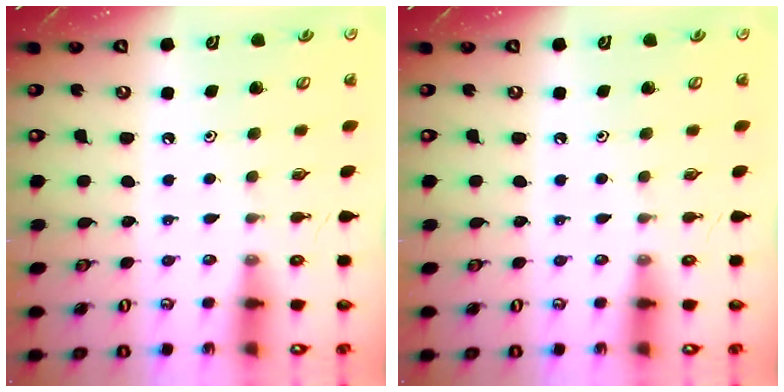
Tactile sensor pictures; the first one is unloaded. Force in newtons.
{"total": 0.0}